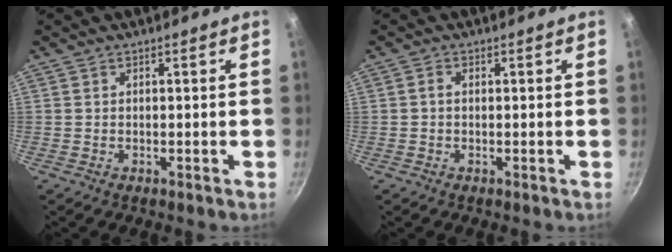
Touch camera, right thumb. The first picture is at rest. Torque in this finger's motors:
{"motor_torque": [-0.22, -0.22, 0.24, 0.11, 0.07]}